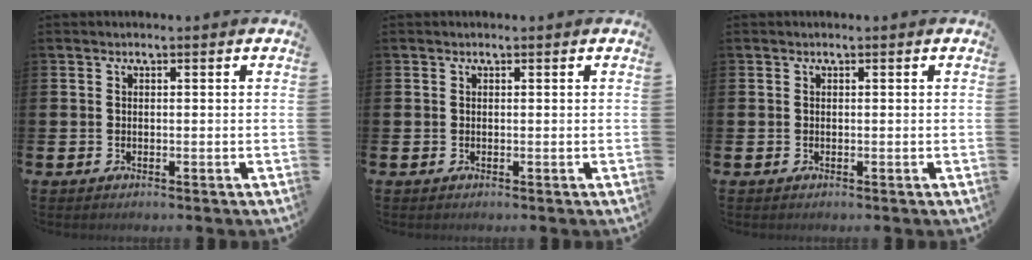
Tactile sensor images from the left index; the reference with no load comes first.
{"total": 0.0}
{"total": 0.0}